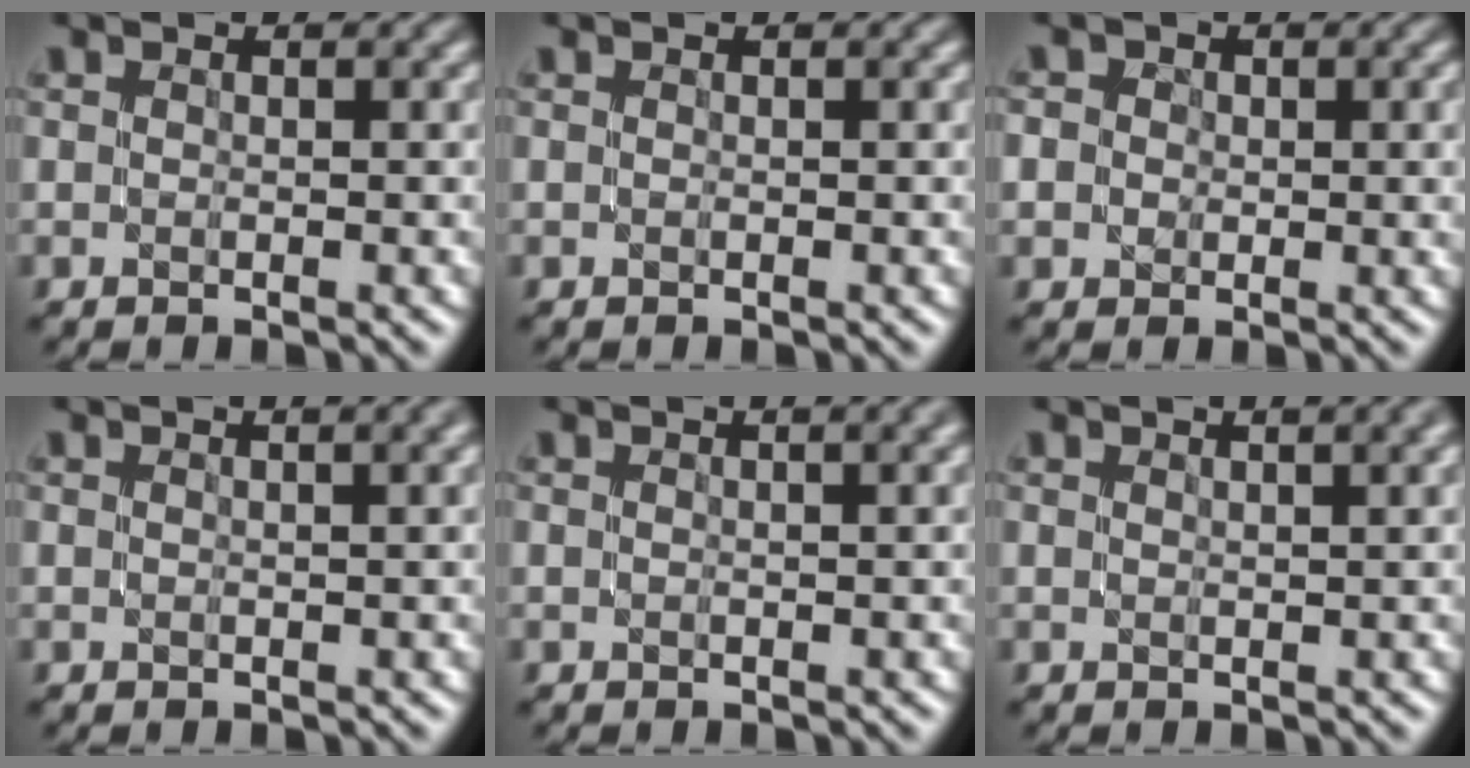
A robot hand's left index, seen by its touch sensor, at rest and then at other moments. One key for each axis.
{"total": 0.0}
{"total": 3.9, "fx": 0.7, "fy": 3.2, "fz": 2.1, "tx": -0.033, "ty": 0.008, "tz": 0.002}
{"total": 5.3, "fx": 2.7, "fy": 2.3, "fz": 3.8, "tx": -0.017, "ty": 0.030, "tz": 0.002}
{"total": 4.6, "fx": 2.2, "fy": 2.1, "fz": 3.5, "tx": -0.016, "ty": 0.021, "tz": -0.001}
{"total": 5.9, "fx": 3.5, "fy": 2.4, "fz": 4.1, "tx": -0.022, "ty": 0.035, "tz": 0.011}